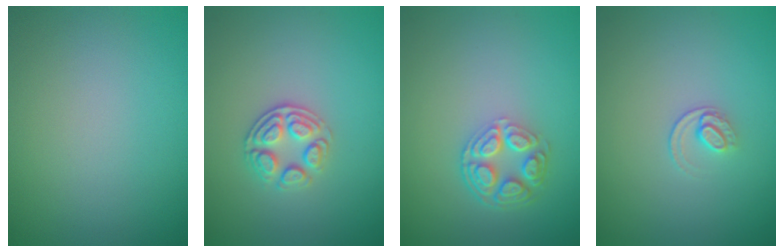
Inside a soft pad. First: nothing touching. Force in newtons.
{"total": 2.7, "press": 2.5, "slide": 0.9}
{"total": 4.1, "press": 3.1, "slide": 2.7}
{"total": 1.2, "press": 0.8, "slide": 0.9}